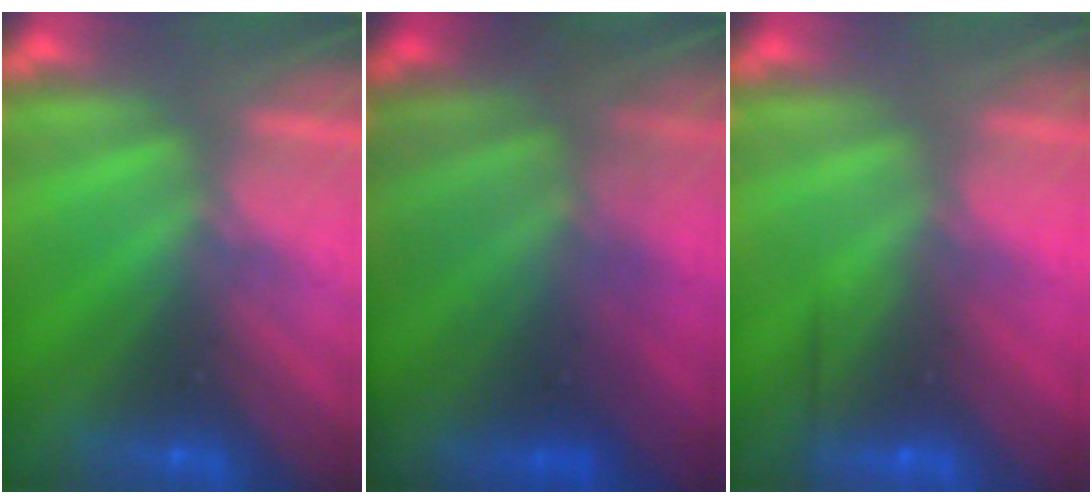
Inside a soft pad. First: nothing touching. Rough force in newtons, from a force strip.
{"total": 5.6}
{"total": 2.6}